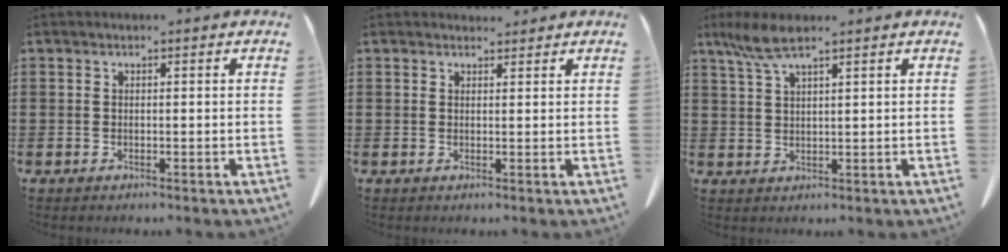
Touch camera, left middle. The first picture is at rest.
{"total": 1.4, "force": [1.3, 0.5, 0.1], "torque": [0.003, -0.001, 0.024]}
{"total": 5.1, "force": [3.3, 1.0, 3.7], "torque": [-0.087, -0.003, 0.058]}